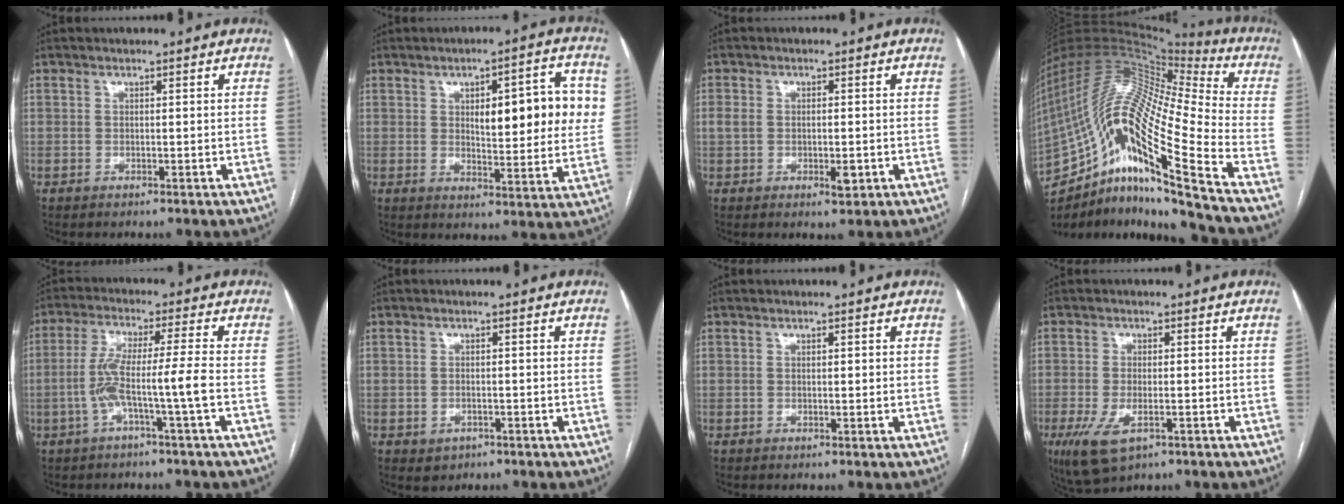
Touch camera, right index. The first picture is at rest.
{"total": 12.8, "force": [2.7, 3.6, 12.0], "torque": [-0.151, 0.016, 0.039]}
{"total": 4.1, "force": [-0.6, 2.2, 3.4], "torque": [-0.063, 0.003, -0.002]}
{"total": 24.1, "force": [-14.1, 1.6, 19.5], "torque": [-0.383, 0.005, -0.258]}
{"total": 7.4, "force": [-2.2, -1.0, 7.0], "torque": [-0.143, 0.013, -0.042]}
{"total": 2.1, "force": [-0.9, 1.6, 1.0], "torque": [-0.016, 0.001, -0.002]}
{"total": 0.6, "force": [0.3, 0.1, 0.5], "torque": [-0.009, 0.000, 0.003]}
{"total": 6.9, "force": [-3.1, 2.8, 5.5], "torque": [-0.109, -0.017, -0.046]}